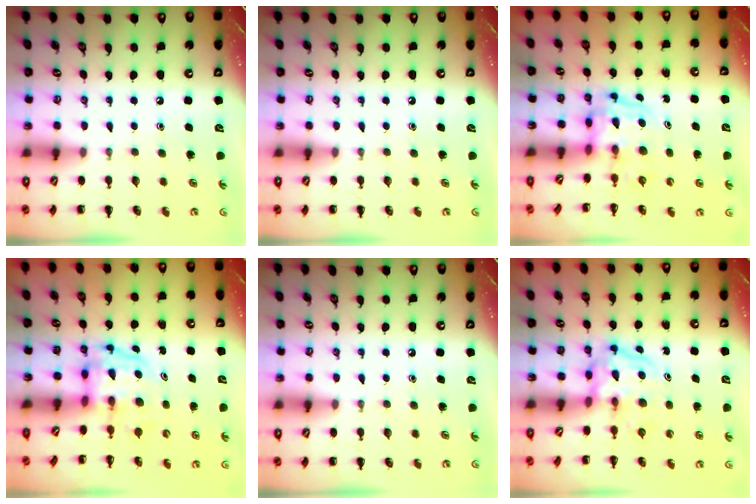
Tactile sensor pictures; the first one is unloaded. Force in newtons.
{"total": 0.0}
{"total": 3.4, "press": 3.3, "slide": 0.6}
{"total": 4.0, "press": 3.9, "slide": 0.7}
{"total": 0.0}
{"total": 3.8, "press": 3.8, "slide": 0.4}